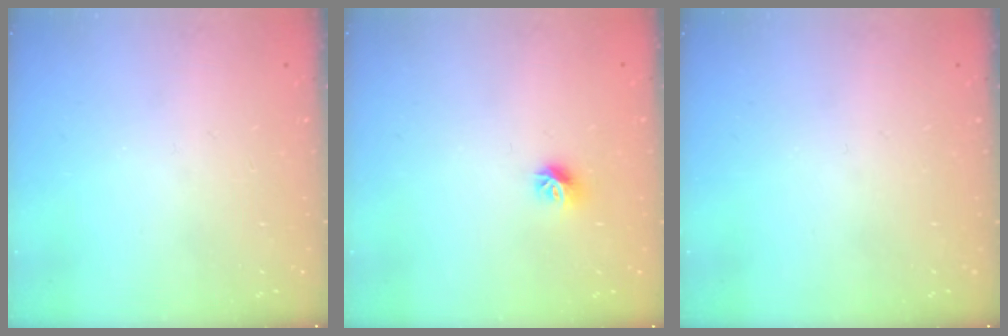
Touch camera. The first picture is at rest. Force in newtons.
{"total": 8.0, "press": 7.9, "slide": 0.6}
{"total": 0.0}